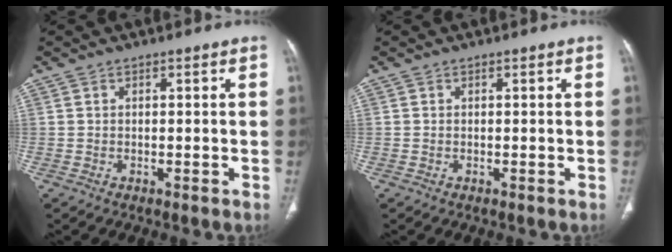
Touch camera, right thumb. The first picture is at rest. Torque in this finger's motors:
{"motor_torque": [-0.15, 0.03, 0.32, 0.19, -0.01]}